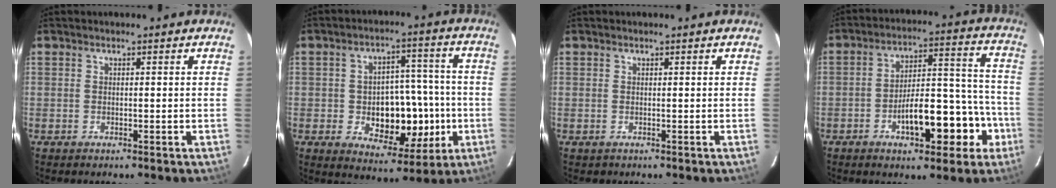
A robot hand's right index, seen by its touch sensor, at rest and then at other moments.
{"total": 12.5, "force": [-2.3, 7.1, 10.0], "torque": [-0.137, 0.024, -0.019]}
{"total": 0.5, "force": [0.1, 0.5, -0.1], "torque": [0.007, 0.005, -0.002]}
{"total": 13.5, "force": [-5.5, 5.1, 11.2], "torque": [-0.163, 0.042, -0.073]}